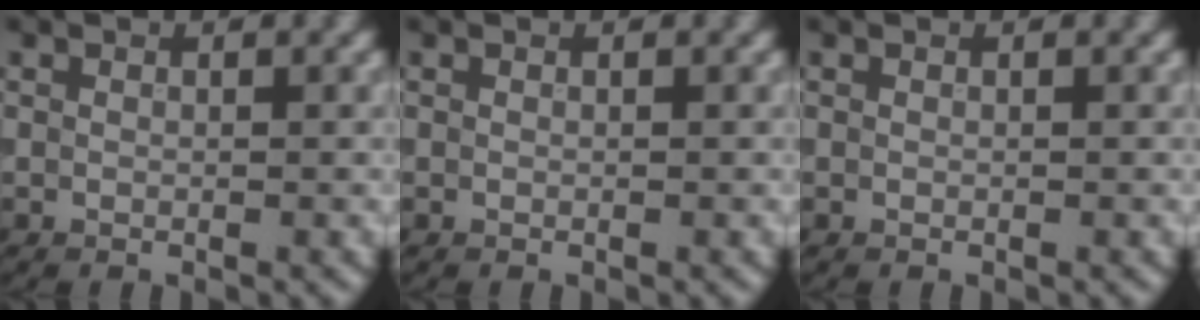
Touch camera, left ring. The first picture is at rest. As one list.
[{"total": 0.0}, {"total": 0.0}]